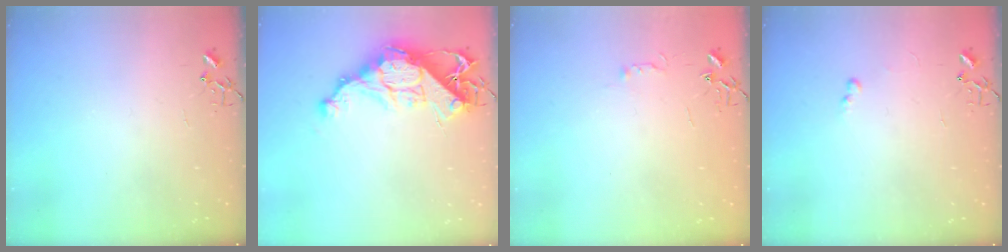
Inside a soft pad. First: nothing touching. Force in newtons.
{"total": 15.7, "press": 15.7, "slide": 1.5}
{"total": 3.8, "press": 3.8, "slide": 0.5}
{"total": 4.4, "press": 4.4, "slide": 0.5}